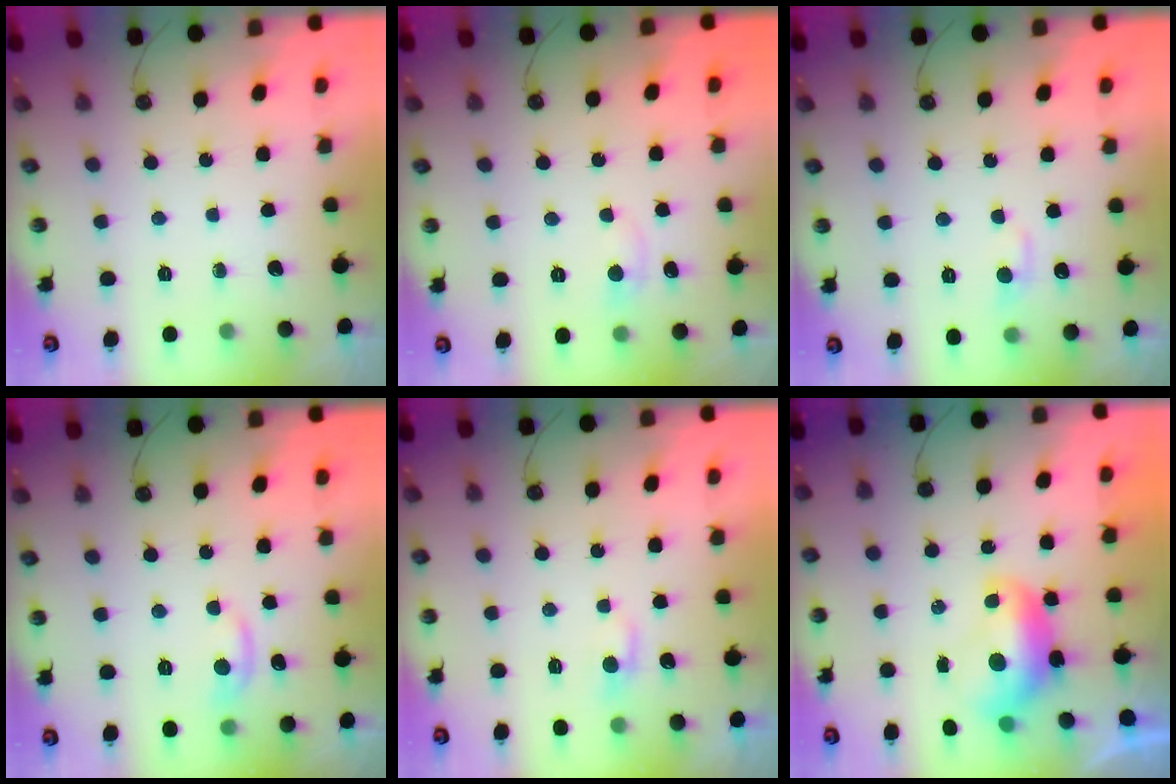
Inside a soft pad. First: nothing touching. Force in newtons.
{"total": 0.9, "press": 0.4, "slide": 0.8}
{"total": 1.6, "press": 1.4, "slide": 0.7}
{"total": 0.7, "press": 0.1, "slide": 0.7}
{"total": 0.0}
{"total": 1.6, "press": 1.6, "slide": 0.4}